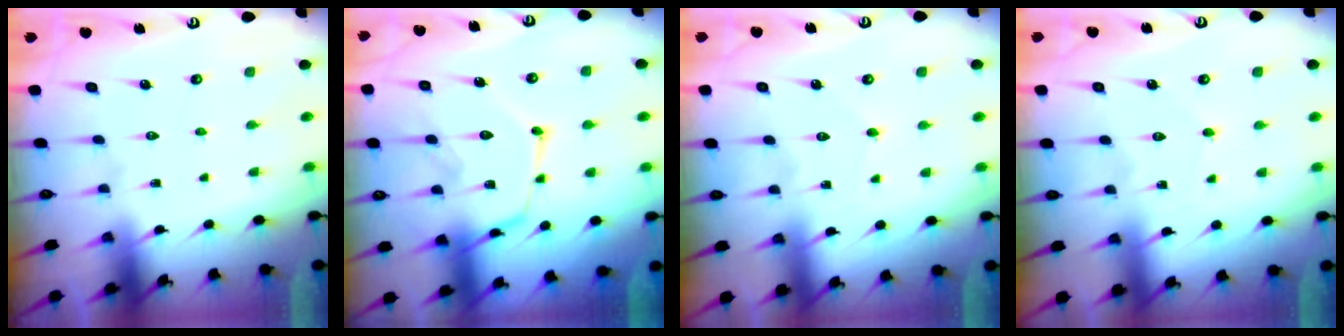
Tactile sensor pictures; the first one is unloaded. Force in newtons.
{"total": 13.7, "press": 13.6, "slide": 1.0}
{"total": 4.6, "press": 4.5, "slide": 0.6}
{"total": 4.6, "press": 4.5, "slide": 0.6}